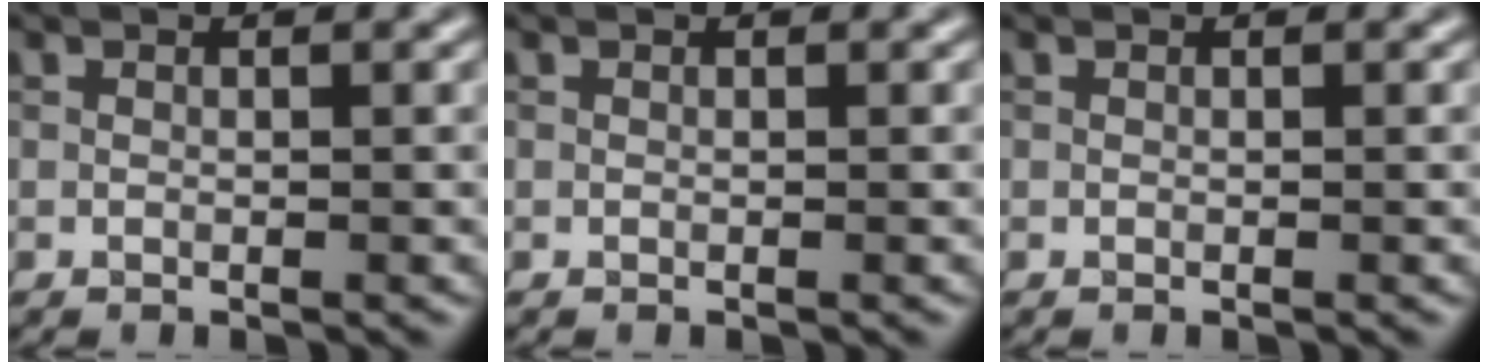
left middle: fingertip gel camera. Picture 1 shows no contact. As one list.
[{"total": 0.0}, {"total": 0.0}]